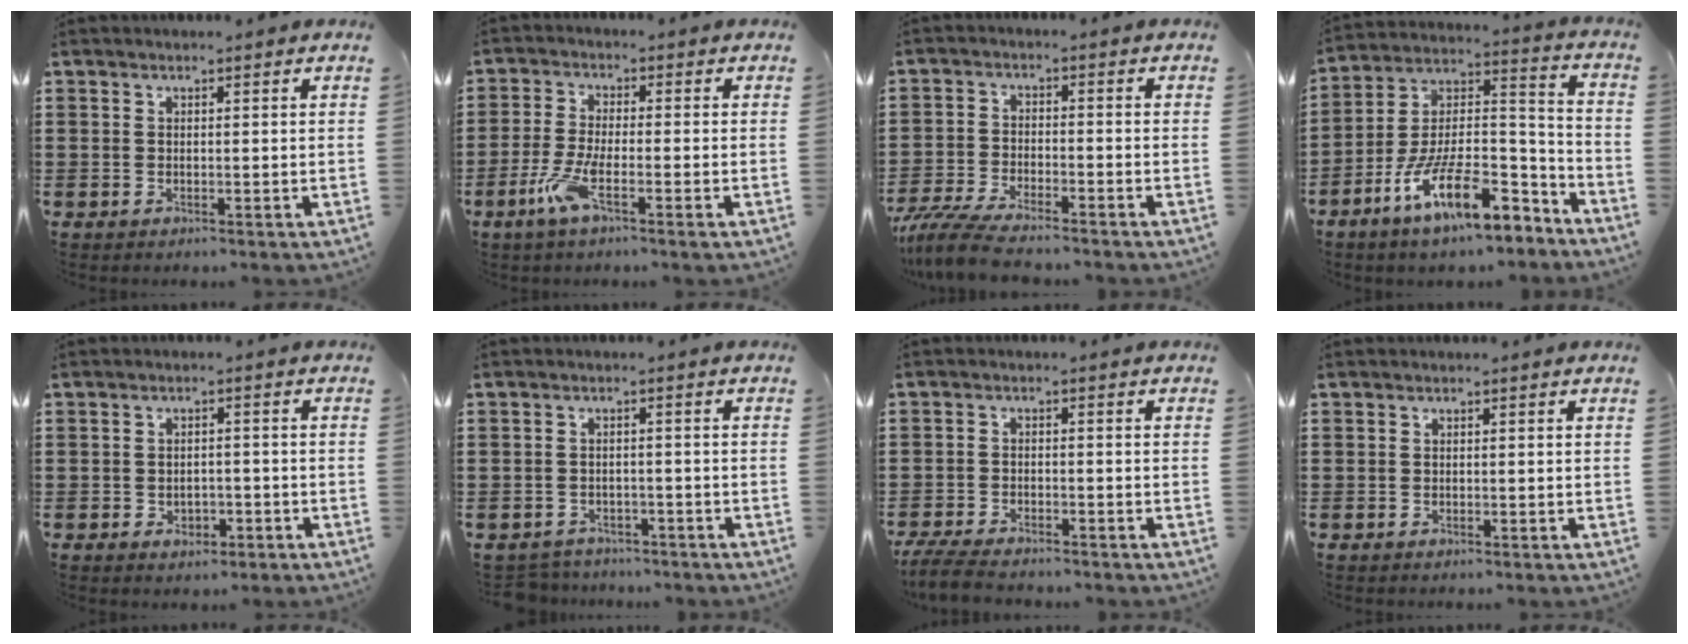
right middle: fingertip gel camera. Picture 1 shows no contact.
{"total": 5.8, "force": [-2.7, 1.2, 5.0], "torque": [-0.117, -0.014, -0.054]}
{"total": 6.0, "force": [-5.4, 0.6, 2.6], "torque": [-0.075, -0.015, -0.109]}
{"total": 14.4, "force": [-9.7, 4.1, 9.8], "torque": [-0.194, 0.014, -0.185]}
{"total": 2.2, "force": [-1.2, 1.4, 1.1], "torque": [-0.025, 0.004, -0.026]}
{"total": 2.4, "force": [-2.3, 0.6, -0.2], "torque": [-0.007, -0.002, -0.051]}
{"total": 4.3, "force": [-4.0, 0.5, 1.5], "torque": [-0.046, -0.011, -0.083]}
{"total": 0.0}